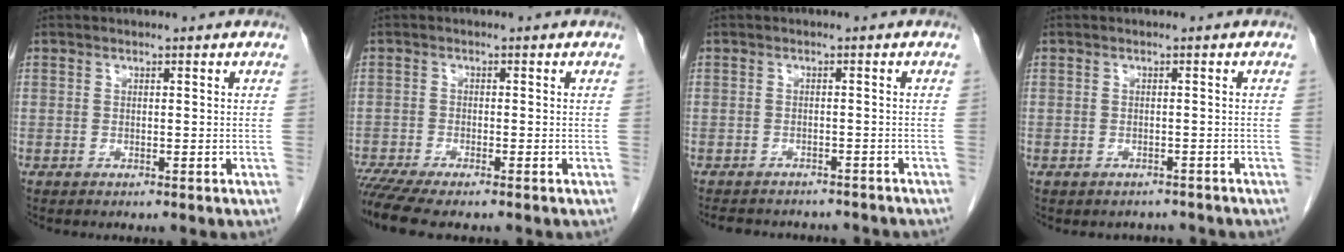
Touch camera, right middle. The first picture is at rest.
{"total": 5.7, "force": [-4.8, 0.1, 3.1], "torque": [-0.052, -0.014, -0.084]}
{"total": 10.7, "force": [-9.6, 3.4, 3.3], "torque": [-0.060, 0.005, -0.110]}
{"total": 2.4, "force": [-2.1, 1.1, -0.1], "torque": [0.002, 0.002, -0.029]}